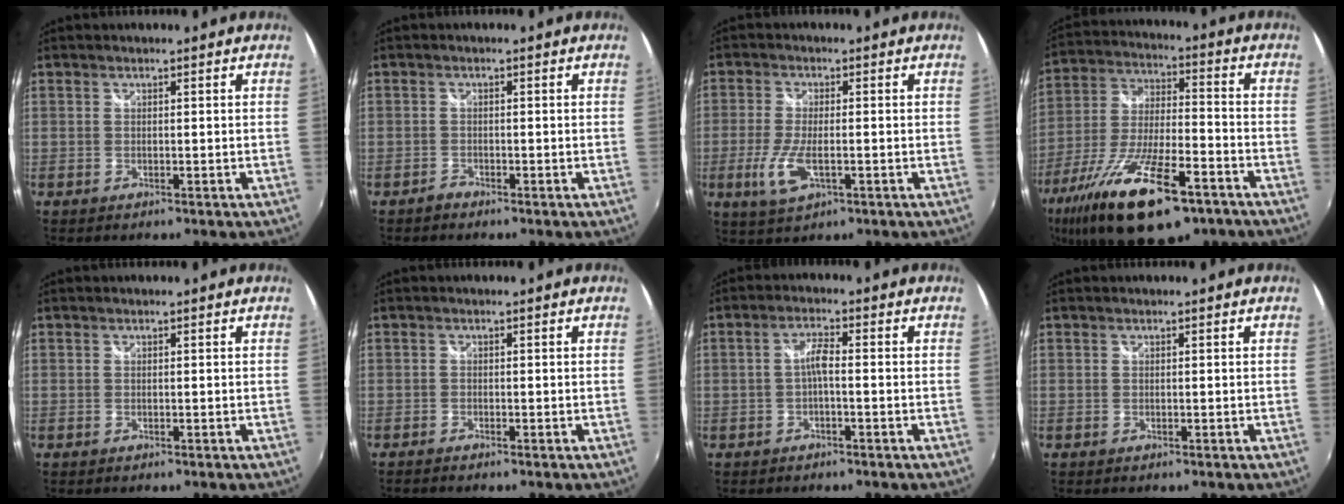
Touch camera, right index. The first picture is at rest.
{"total": 1.2, "force": [-1.1, 0.6, 0.0], "torque": [-0.002, 0.002, -0.021]}
{"total": 7.4, "force": [-2.4, 2.7, 6.5], "torque": [-0.144, -0.014, -0.046]}
{"total": 24.0, "force": [-14.4, 8.1, 17.4], "torque": [-0.342, -0.052, -0.246]}
{"total": 0.0}
{"total": 1.3, "force": [-1.2, 0.3, 0.4], "torque": [-0.012, -0.009, -0.024]}
{"total": 2.7, "force": [-0.8, 0.4, 2.6], "torque": [-0.053, 0.007, -0.015]}
{"total": 0.0}